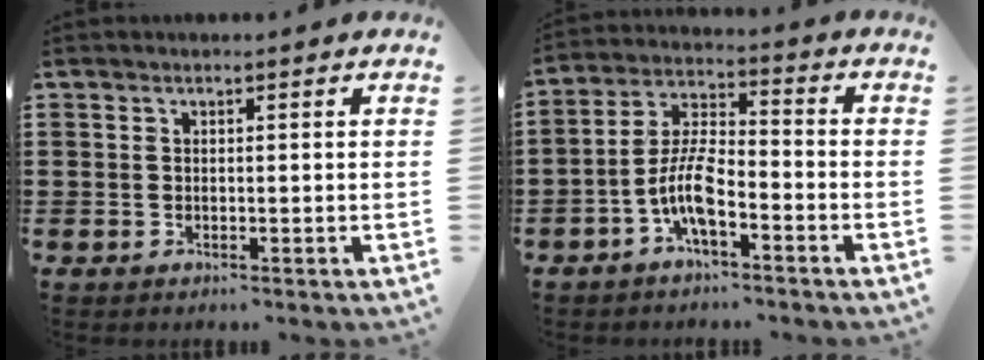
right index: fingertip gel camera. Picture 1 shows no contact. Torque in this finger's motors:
{"motor_torque": [2.14, 0.00, 0.94, 0.19]}